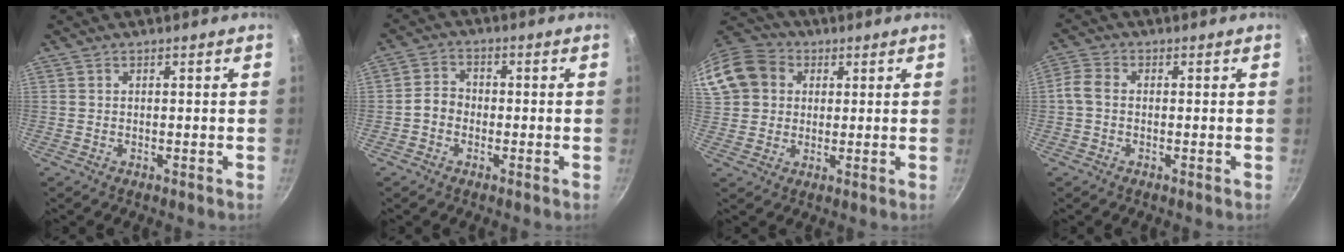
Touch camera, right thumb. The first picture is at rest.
{"total": 3.7, "force": [-1.2, 3.1, 1.7], "torque": [-0.015, 0.022, -0.032]}
{"total": 16.6, "force": [4.4, 14.0, 7.7], "torque": [-0.163, 0.038, 0.071]}
{"total": 3.1, "force": [-0.7, 2.2, 2.1], "torque": [-0.051, 0.013, -0.025]}